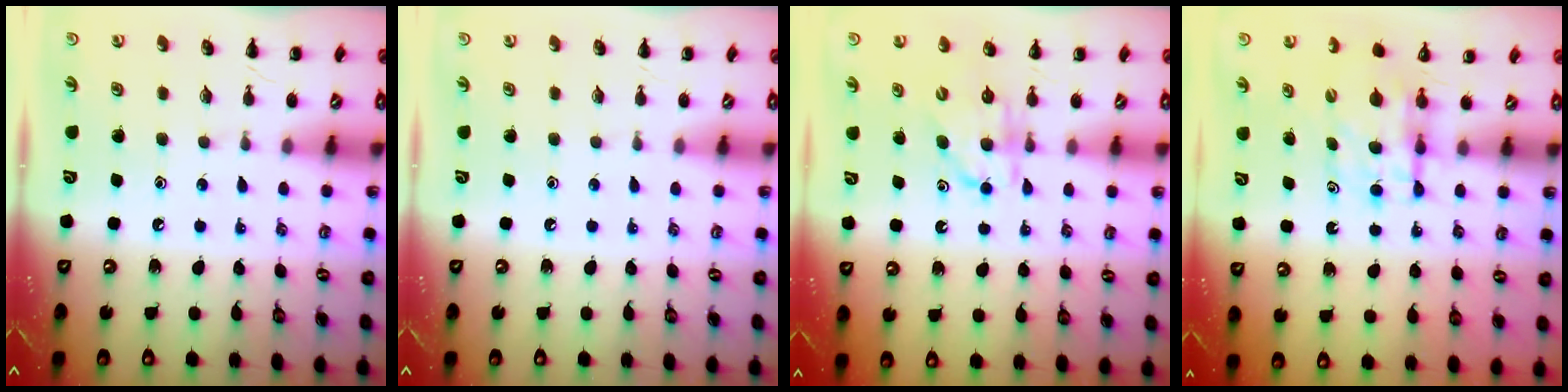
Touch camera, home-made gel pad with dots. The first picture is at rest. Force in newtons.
{"total": 0.0}
{"total": 6.1, "press": 6.1, "slide": 0.5}
{"total": 5.4, "press": 5.4, "slide": 0.0}